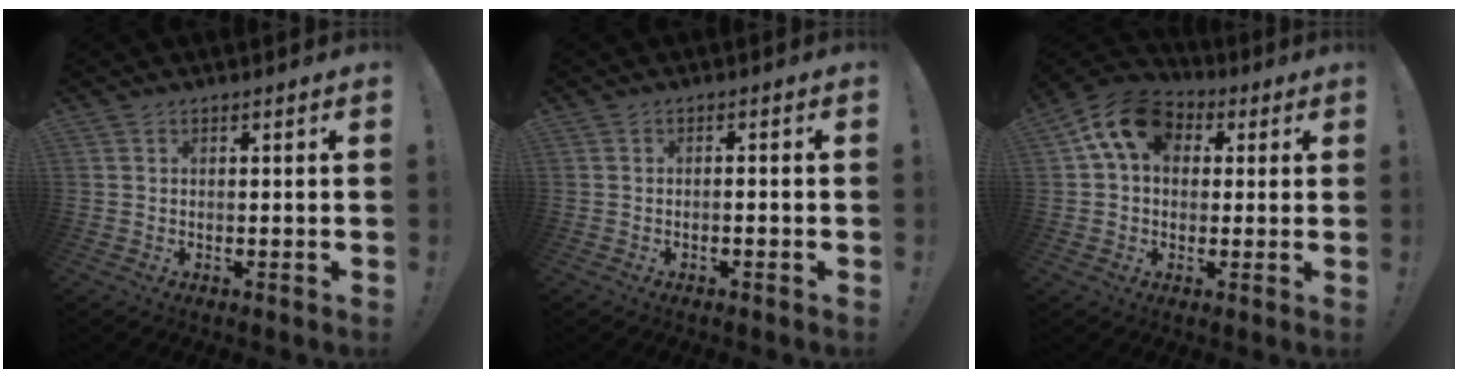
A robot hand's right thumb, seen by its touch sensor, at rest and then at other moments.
{"total": 1.3, "force": [-1.0, 0.1, 0.8], "torque": [-0.012, 0.000, -0.018]}
{"total": 13.0, "force": [4.2, 9.5, 7.9], "torque": [-0.127, 0.002, 0.084]}